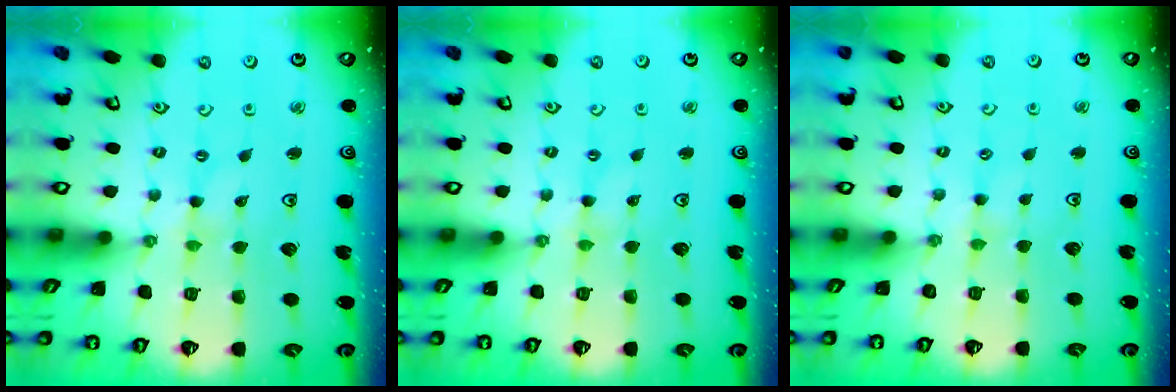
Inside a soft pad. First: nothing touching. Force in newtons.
{"total": 1.2, "press": 1.1, "slide": 0.3}
{"total": 2.1, "press": 2.1, "slide": 0.4}